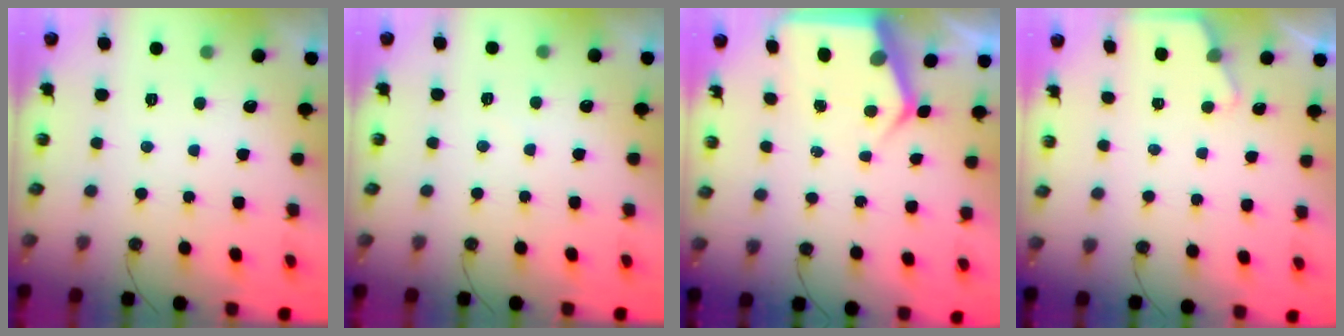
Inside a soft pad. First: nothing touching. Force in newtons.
{"total": 3.6, "press": 3.6, "slide": 0.4}
{"total": 5.6, "press": 5.6, "slide": 0.6}
{"total": 2.2, "press": 2.2, "slide": 0.3}